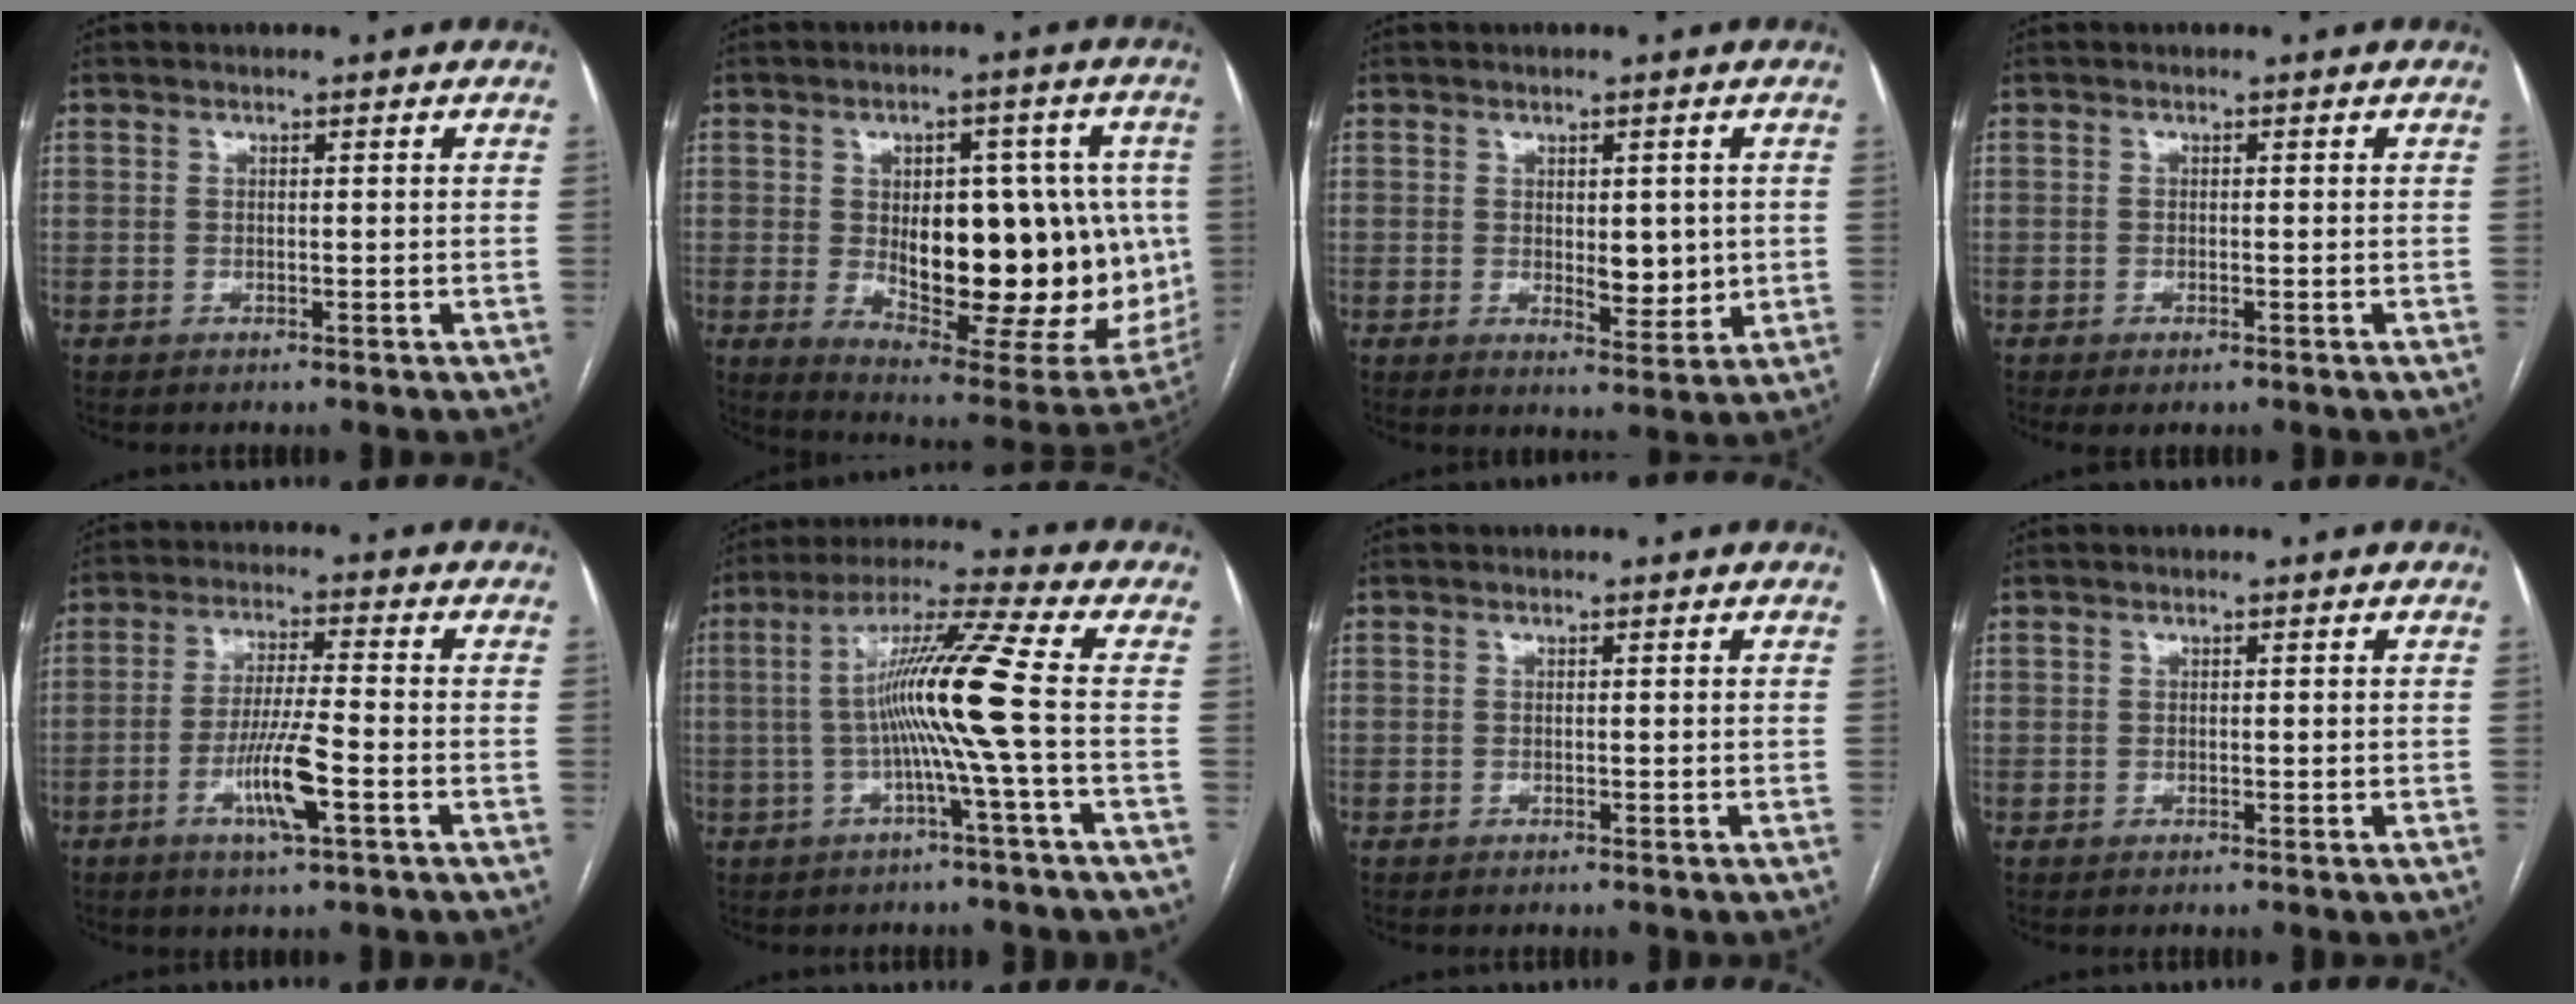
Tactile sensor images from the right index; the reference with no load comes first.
{"total": 24.2, "force": [-0.9, 10.2, 22.0], "torque": [-0.273, 0.008, 0.018]}
{"total": 5.1, "force": [0.3, 2.4, 4.5], "torque": [-0.060, -0.010, 0.011]}
{"total": 1.5, "force": [-0.8, 0.6, 1.2], "torque": [-0.020, -0.004, -0.005]}
{"total": 8.3, "force": [-3.2, 0.4, 7.7], "torque": [-0.146, -0.009, -0.059]}
{"total": 11.5, "force": [-0.8, -2.2, 11.2], "torque": [-0.207, 0.013, -0.016]}
{"total": 0.0}
{"total": 0.6, "force": [0.3, 0.4, 0.4], "torque": [-0.002, 0.000, 0.004]}